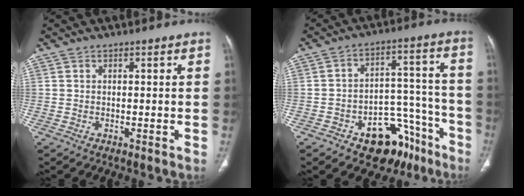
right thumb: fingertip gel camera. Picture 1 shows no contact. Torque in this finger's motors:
{"motor_torque": [2.67, 0.31, 0.98, -0.80, 0.01]}